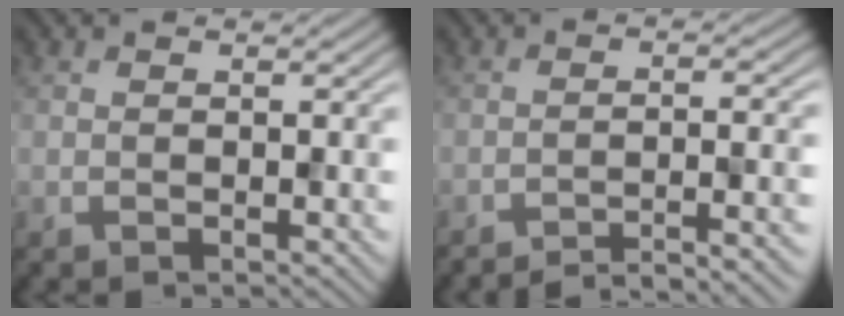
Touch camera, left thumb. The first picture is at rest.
{"total": 5.9, "force": [-5.1, 0.5, 3.1], "torque": [-0.037, 0.023, -0.083]}